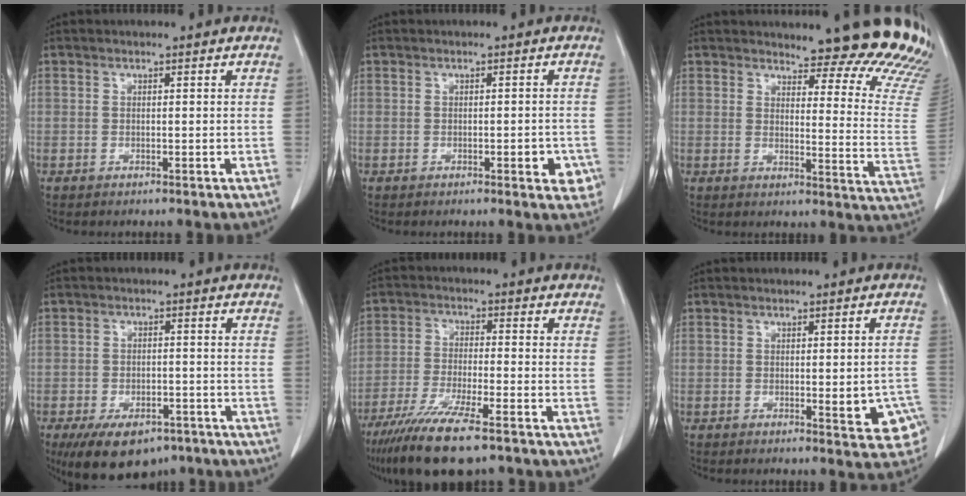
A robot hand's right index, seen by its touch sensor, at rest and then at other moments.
{"total": 3.5, "force": [-1.4, 1.2, 3.0], "torque": [-0.030, 0.000, -0.015]}
{"total": 18.2, "force": [17.4, 1.9, 5.0], "torque": [-0.039, -0.130, 0.173]}
{"total": 10.4, "force": [-7.1, 5.6, 5.1], "torque": [-0.082, 0.000, -0.108]}
{"total": 12.4, "force": [-8.7, 1.7, 8.7], "torque": [-0.160, -0.034, -0.150]}
{"total": 5.6, "force": [-1.9, 1.7, 5.0], "torque": [-0.047, 0.002, -0.021]}